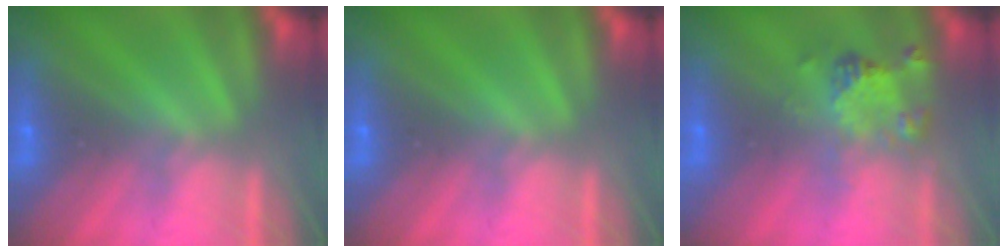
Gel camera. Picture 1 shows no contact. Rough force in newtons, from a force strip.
{"total": 0.0}
{"total": 2.4}